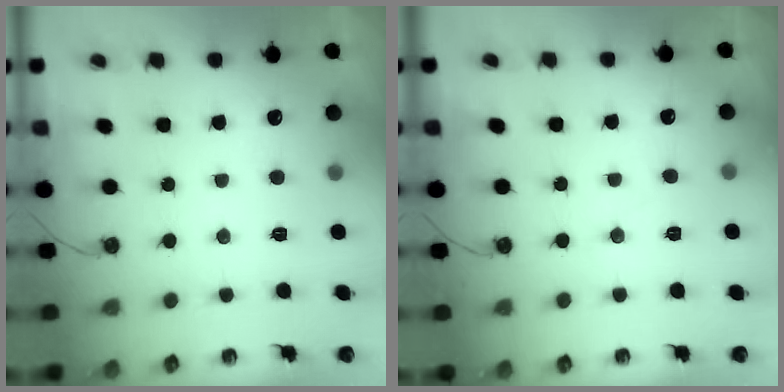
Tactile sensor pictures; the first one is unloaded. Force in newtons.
{"total": 4.9, "press": 4.9, "slide": 0.8}